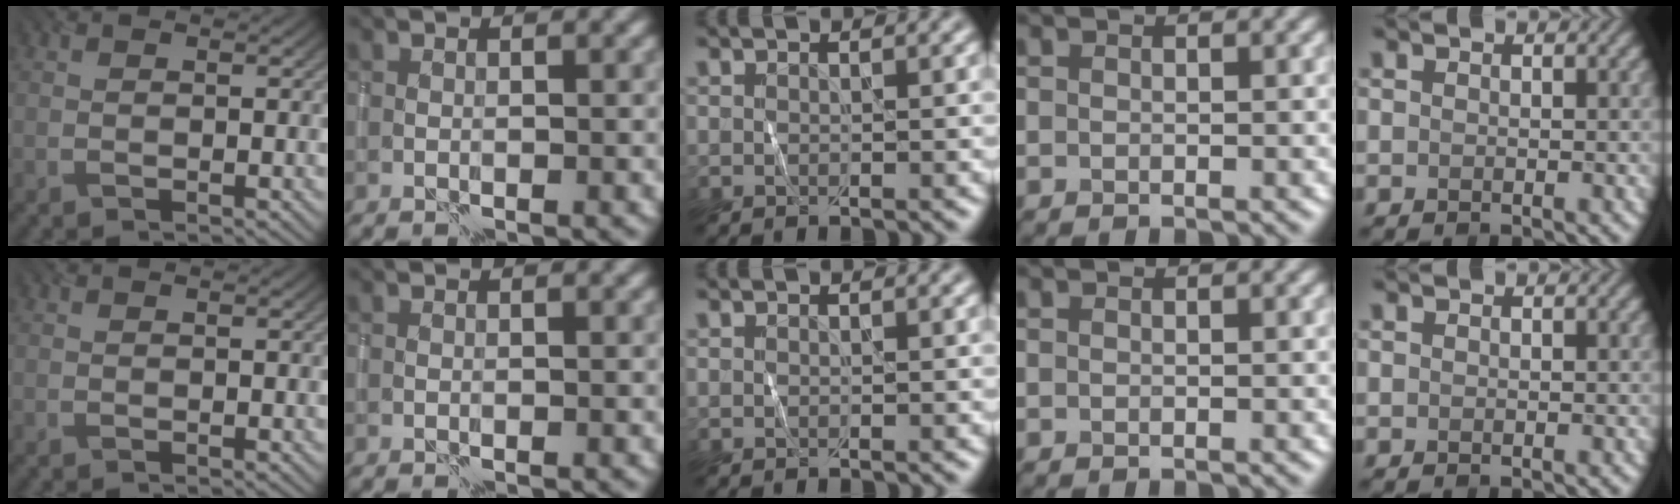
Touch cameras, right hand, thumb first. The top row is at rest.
{}